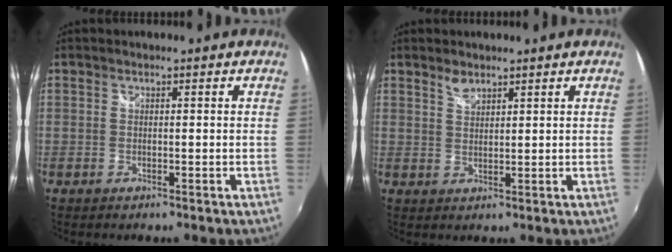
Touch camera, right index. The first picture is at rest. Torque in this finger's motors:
{"motor_torque": [0.14, 0.01, 0.07, 0.02]}